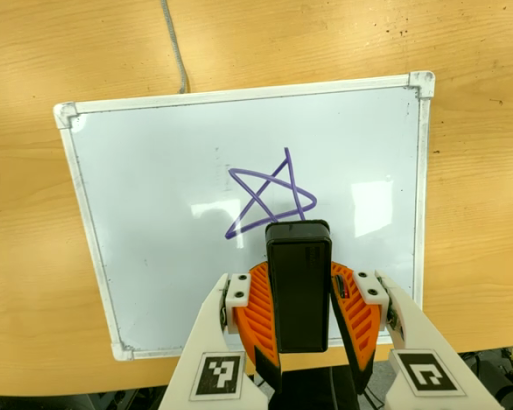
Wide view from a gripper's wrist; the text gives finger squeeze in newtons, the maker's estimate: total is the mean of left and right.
{"total": 8.6, "left": 8.0, "right": 9.3}